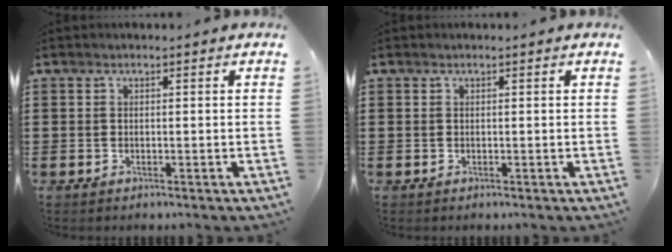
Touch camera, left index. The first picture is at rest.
{"total": 0.0}